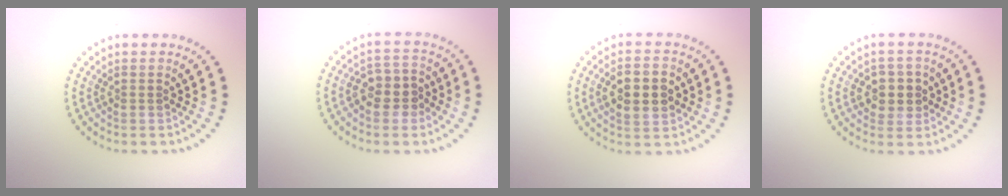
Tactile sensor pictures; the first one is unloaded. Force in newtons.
{"total": 3.1, "press": 2.9, "slide": 1.1}
{"total": 4.6, "press": 4.6, "slide": 0.2}
{"total": 2.9, "press": 2.7, "slide": 0.9}